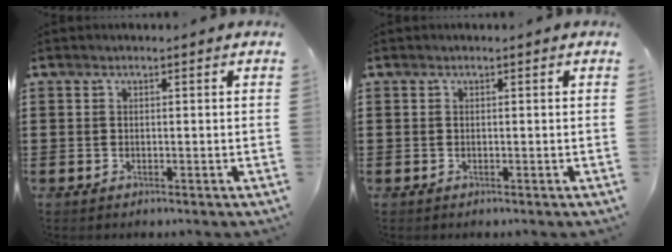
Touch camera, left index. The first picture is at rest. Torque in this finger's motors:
{"motor_torque": [-0.05, -0.02, 0.00, 0.00]}